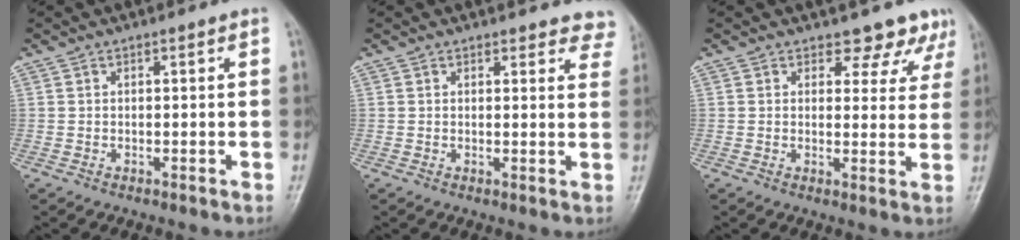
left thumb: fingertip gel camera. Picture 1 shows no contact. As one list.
[{"total": 6.5, "force": [6.0, 2.4, 0.6], "torque": [0.046, -0.024, 0.038]}, {"total": 6.6, "force": [5.5, 3.4, 0.8], "torque": [0.031, -0.031, 0.047]}]